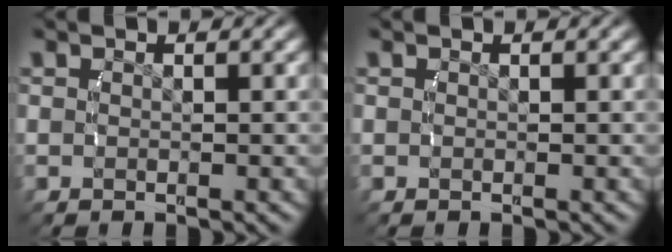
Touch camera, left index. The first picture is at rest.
{"total": 0.0}